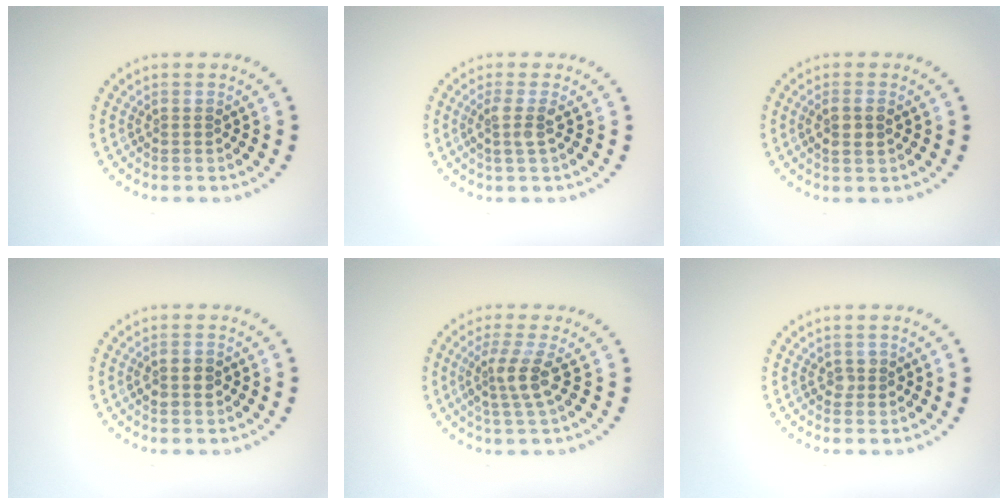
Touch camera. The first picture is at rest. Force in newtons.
{"total": 1.8, "press": 1.3, "slide": 1.2}
{"total": 1.9, "press": 1.8, "slide": 0.6}
{"total": 1.4, "press": 1.4, "slide": 0.3}
{"total": 2.8, "press": 2.2, "slide": 1.7}
{"total": 1.0, "press": 1.0, "slide": 0.1}